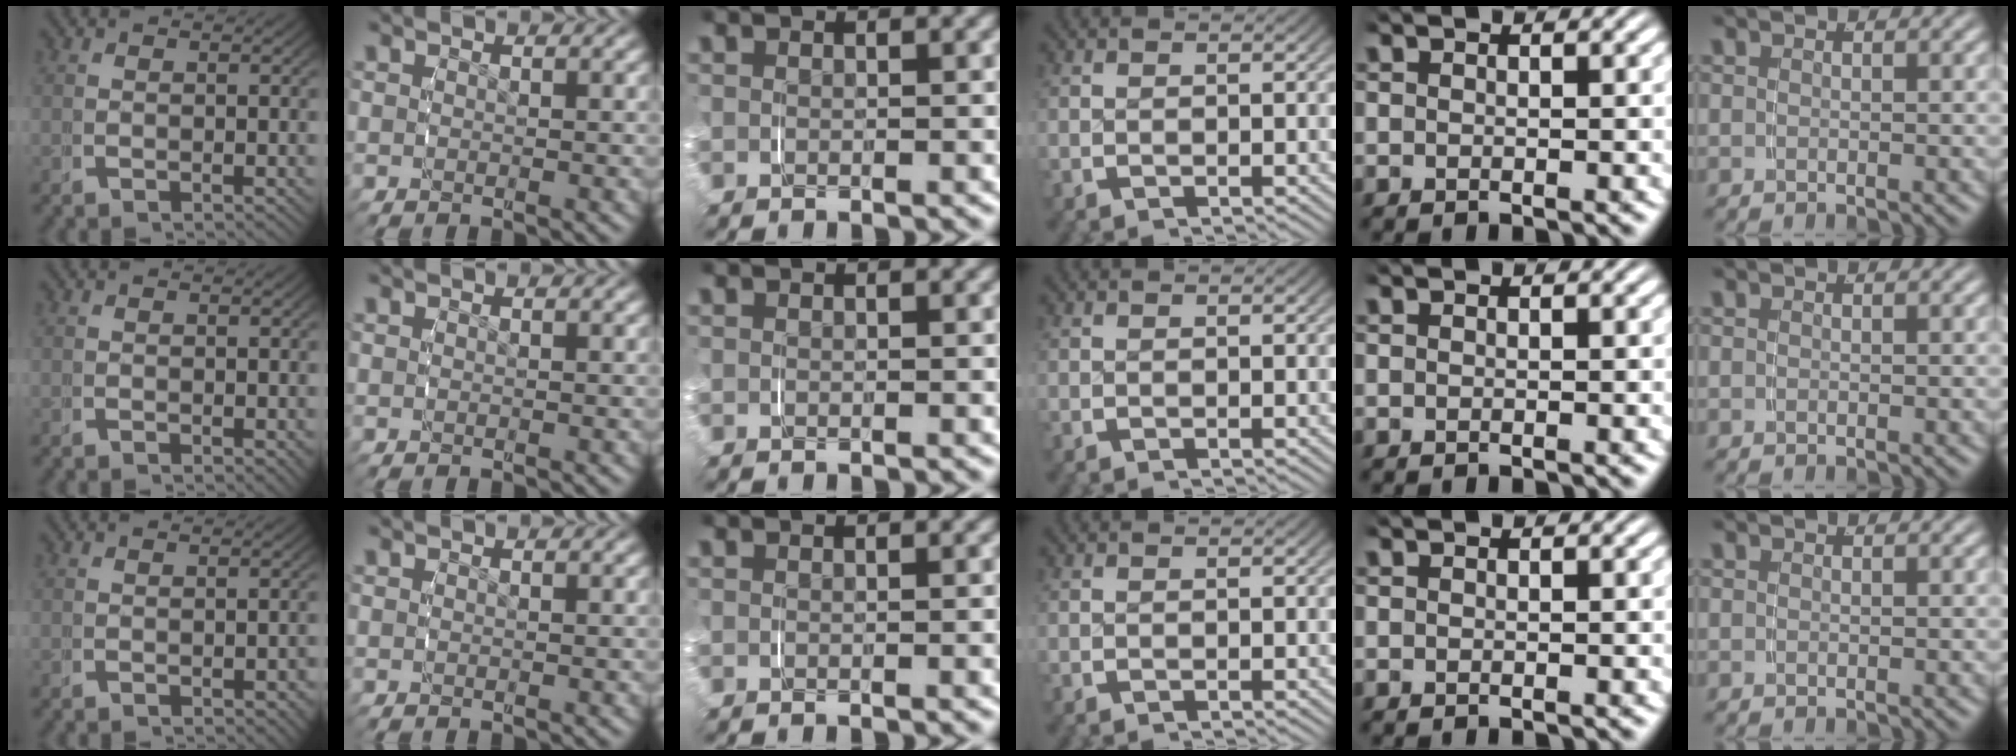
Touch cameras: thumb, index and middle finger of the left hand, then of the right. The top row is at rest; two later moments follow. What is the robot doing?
{"motion": "grasp_and_lifting", "object": "string"}